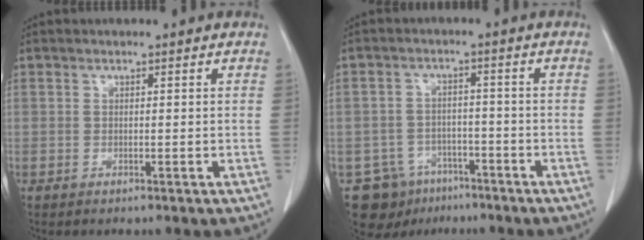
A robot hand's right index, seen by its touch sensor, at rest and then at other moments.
{"total": 8.1, "force": [-5.1, 6.3, 0.7], "torque": [-0.013, 0.021, -0.072]}